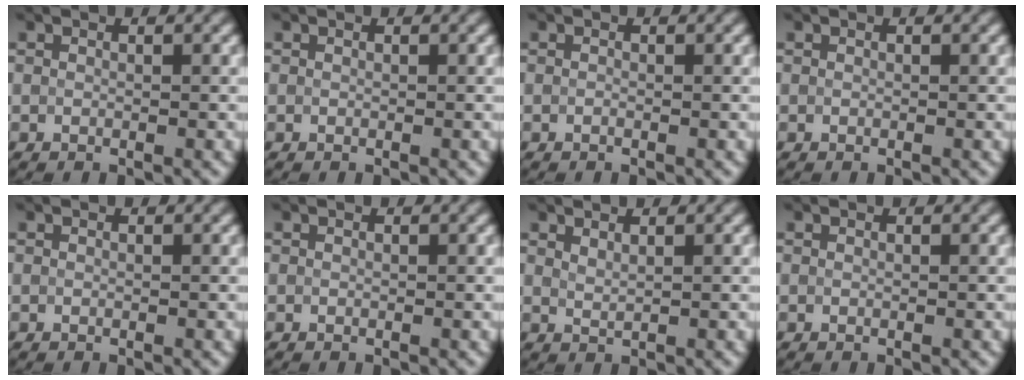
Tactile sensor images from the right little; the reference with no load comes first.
{"total": 0.0}
{"total": 0.0}
{"total": 0.0}
{"total": 0.0}
{"total": 0.0}
{"total": 1.0, "force": [0.9, 0.3, 0.4], "torque": [-0.009, -0.002, 0.019]}
{"total": 0.0}